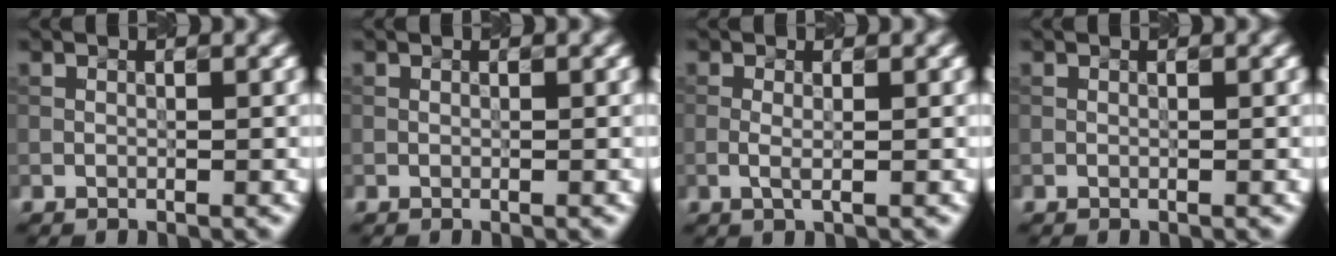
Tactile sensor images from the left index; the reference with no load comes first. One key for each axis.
{"total": 0.0}
{"total": 0.8, "fx": -0.2, "fy": 0.1, "fz": 0.8, "tx": -0.024, "ty": 0.002, "tz": 0.001}
{"total": 0.0}